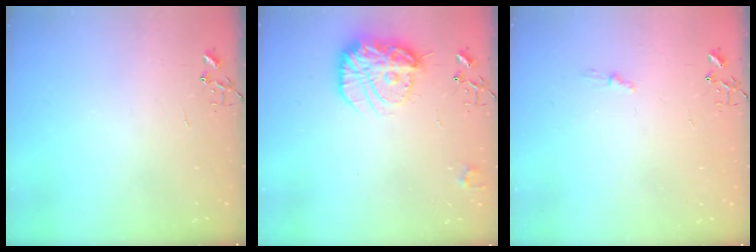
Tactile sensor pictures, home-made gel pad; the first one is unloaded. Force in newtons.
{"total": 19.8, "press": 19.7, "slide": 1.6}
{"total": 3.8, "press": 3.8, "slide": 0.4}